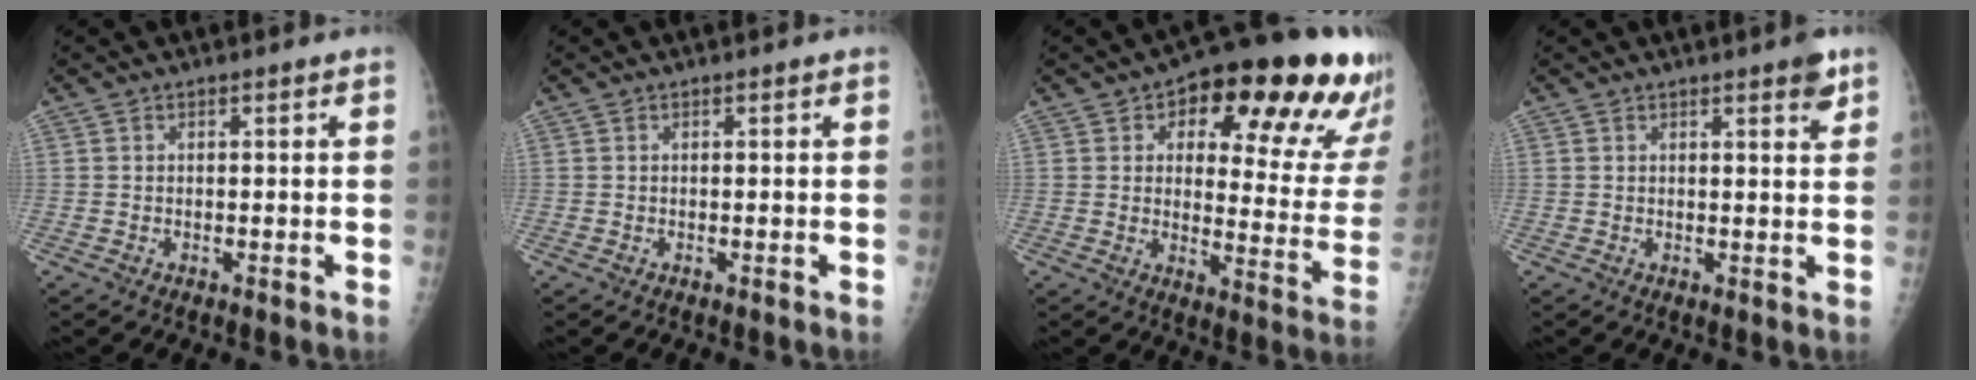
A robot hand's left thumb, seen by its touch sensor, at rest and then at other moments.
{"total": 0.0}
{"total": 24.8, "force": [14.1, 9.6, 18.0], "torque": [-0.189, -0.044, 0.177]}
{"total": 3.2, "force": [2.0, 0.7, 2.3], "torque": [-0.023, -0.010, 0.023]}